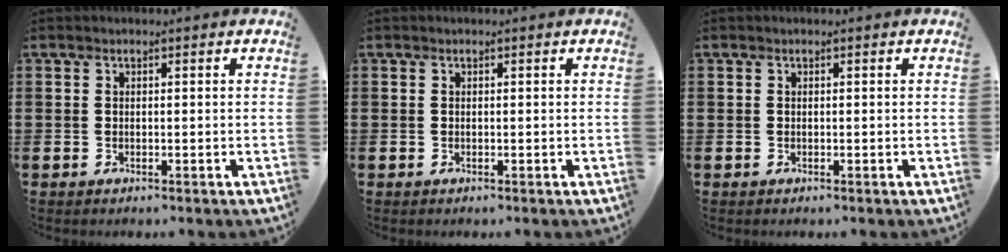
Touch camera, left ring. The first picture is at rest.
{"total": 0.0}
{"total": 0.0}